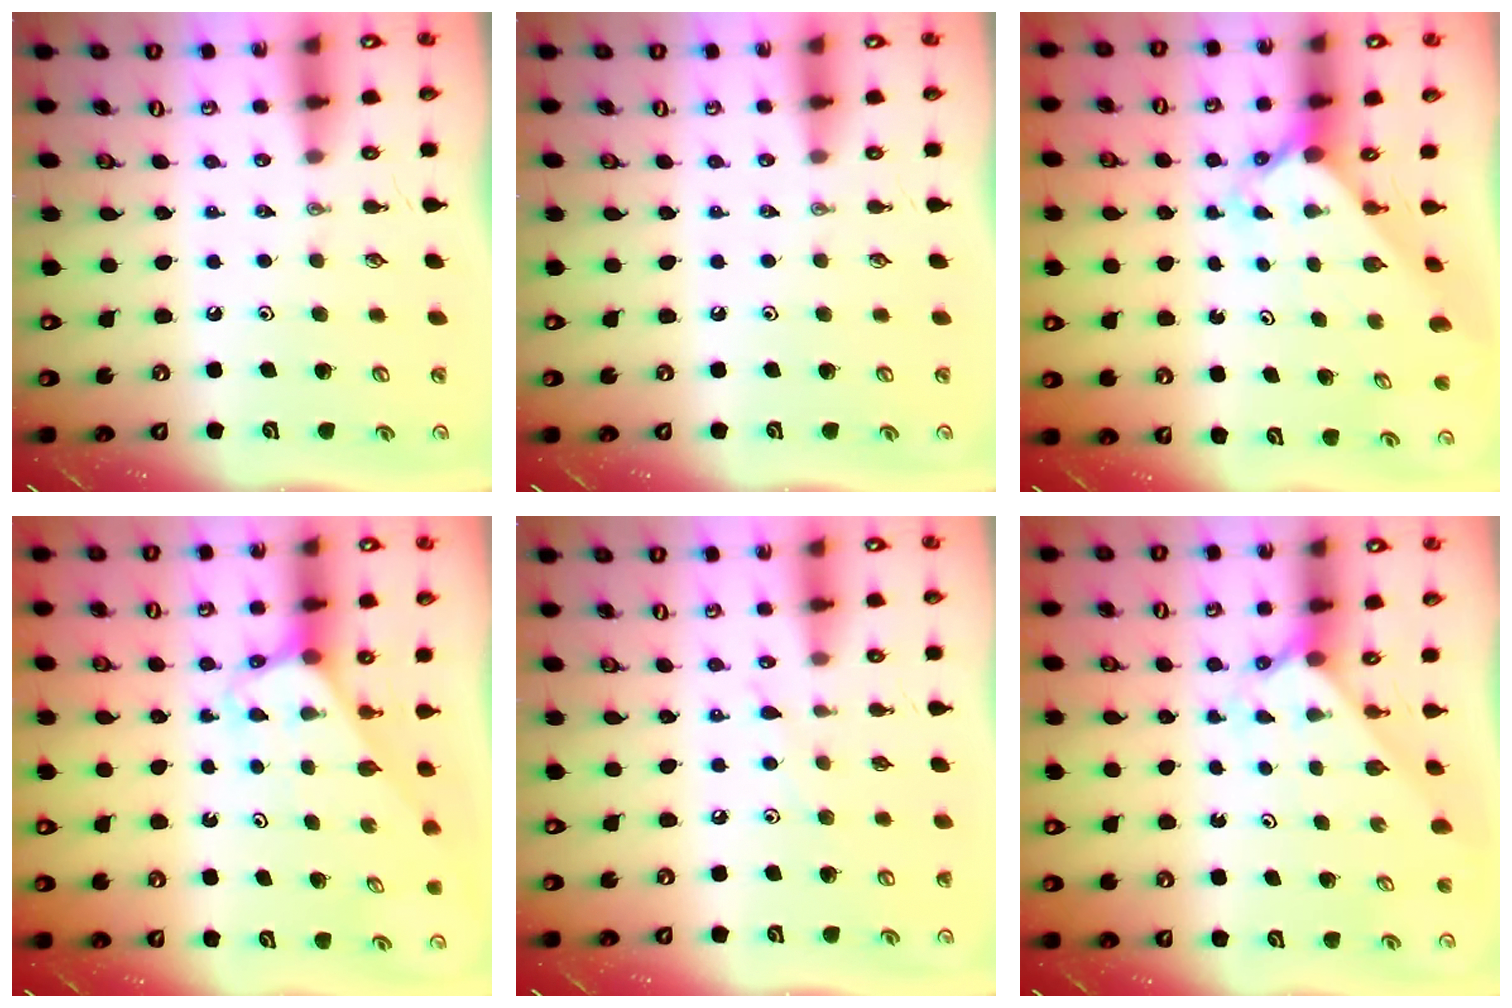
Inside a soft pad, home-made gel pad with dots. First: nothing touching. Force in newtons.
{"total": 0.0}
{"total": 2.5, "press": 2.5, "slide": 0.3}
{"total": 3.1, "press": 3.1, "slide": 0.2}
{"total": 4.6, "press": 4.5, "slide": 0.6}
{"total": 2.1, "press": 2.1, "slide": 0.2}